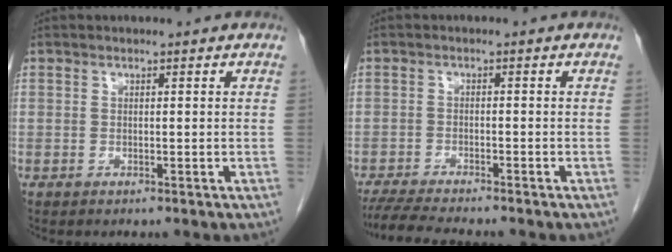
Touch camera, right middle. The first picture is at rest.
{"total": 7.1, "force": [-6.4, 0.1, 3.1], "torque": [-0.052, -0.019, -0.105]}